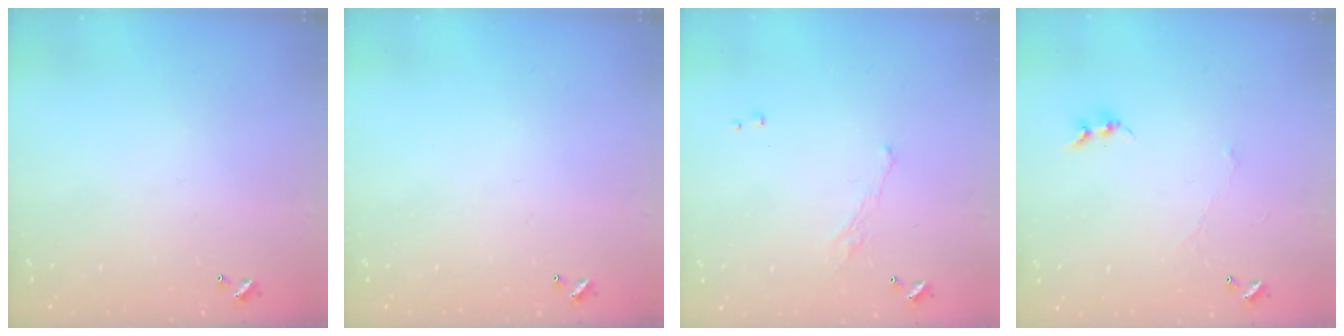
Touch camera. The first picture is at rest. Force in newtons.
{"total": 0.0}
{"total": 1.9, "press": 1.7, "slide": 0.8}
{"total": 0.0}